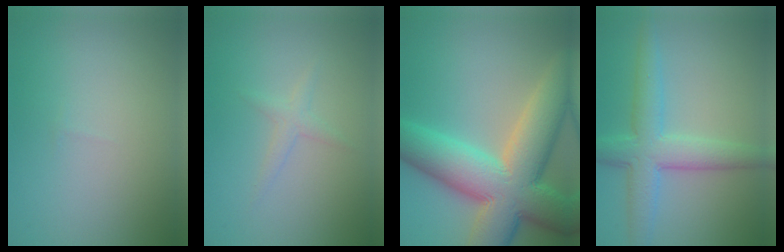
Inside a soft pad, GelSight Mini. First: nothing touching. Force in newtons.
{"total": 1.3, "press": 1.3, "slide": 0.1}
{"total": 13.8, "press": 13.8, "slide": 0.9}
{"total": 5.5, "press": 5.5, "slide": 0.0}